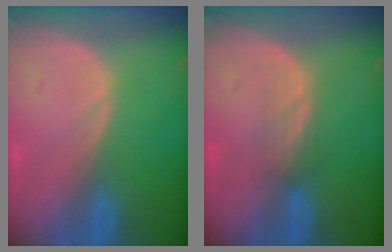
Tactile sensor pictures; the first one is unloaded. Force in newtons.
{"total": 2.3, "press": 2.2, "slide": 0.6}